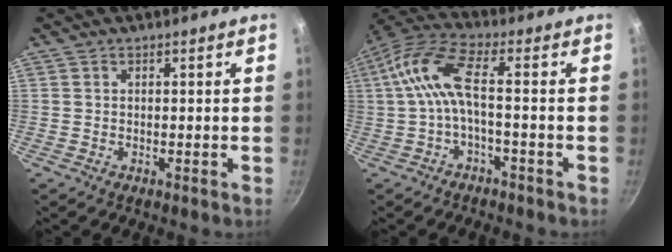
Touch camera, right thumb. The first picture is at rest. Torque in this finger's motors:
{"motor_torque": [0.20, 0.63, 1.28, -0.52, 0.34]}